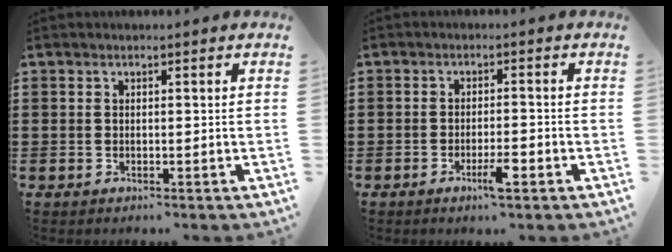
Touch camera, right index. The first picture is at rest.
{"total": 3.6, "force": [-1.9, 0.6, 3.1], "torque": [-0.057, -0.004, -0.034]}